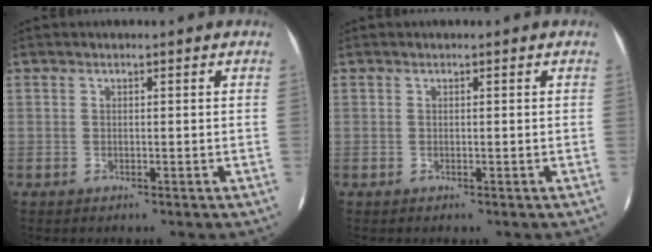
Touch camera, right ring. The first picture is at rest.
{"total": 0.0}